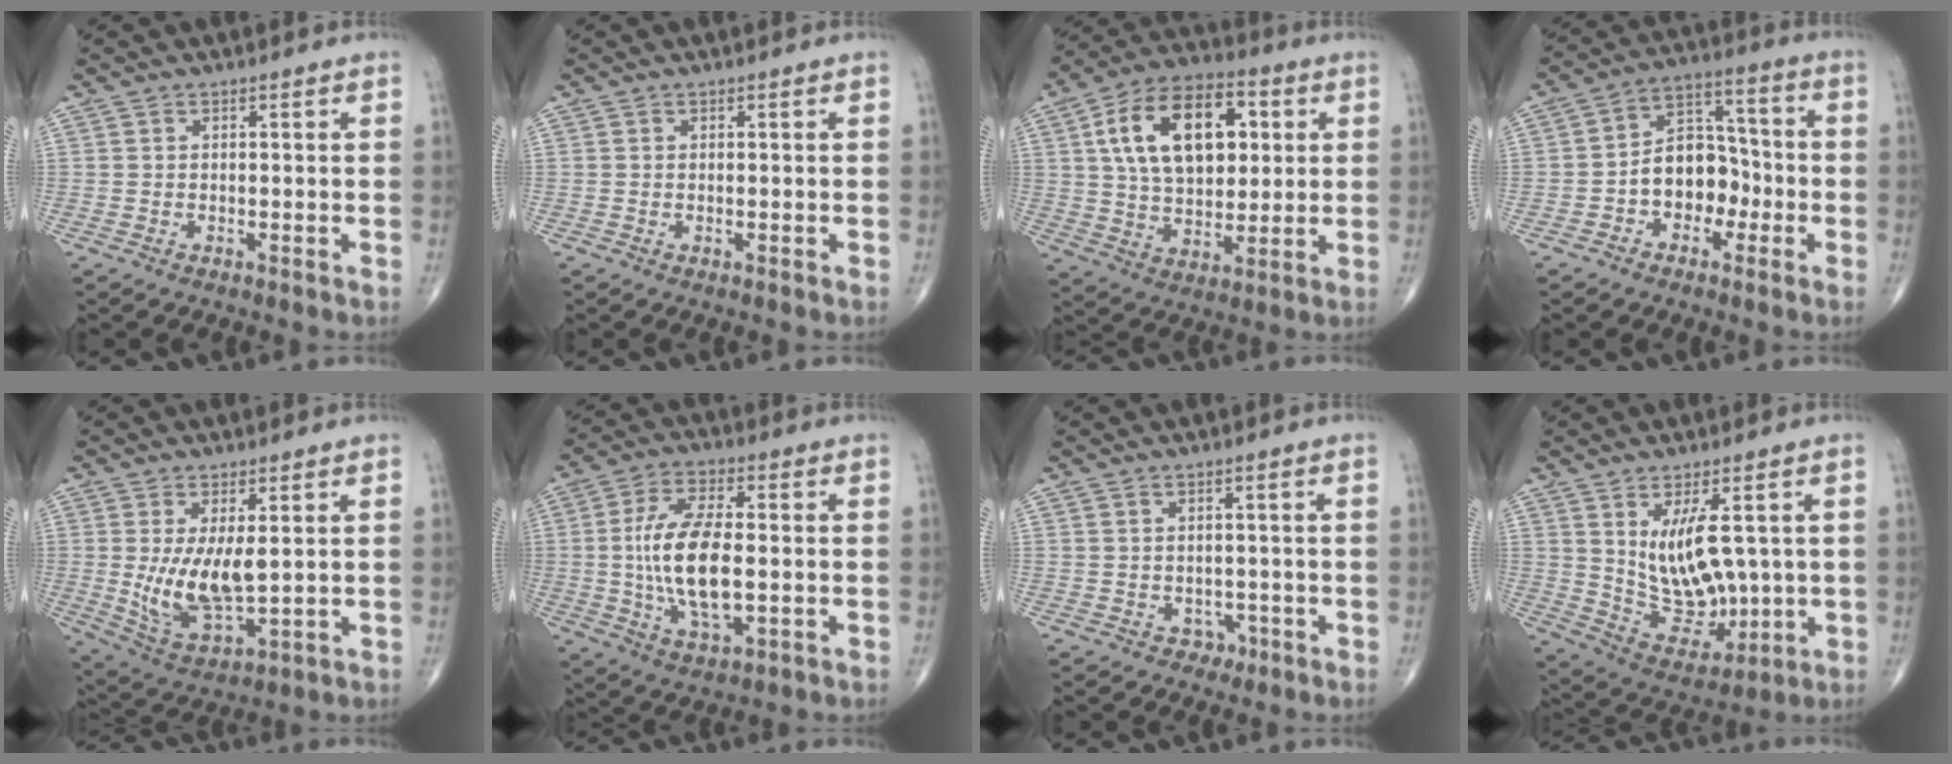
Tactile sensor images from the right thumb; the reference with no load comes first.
{"total": 0.0}
{"total": 19.5, "force": [4.9, 11.6, 14.9], "torque": [-0.222, 0.007, 0.081]}
{"total": 10.2, "force": [-2.8, 7.5, 6.3], "torque": [-0.060, 0.048, -0.057]}
{"total": 11.1, "force": [0.8, 4.9, 9.9], "torque": [-0.180, -0.025, 0.031]}
{"total": 14.8, "force": [-0.7, 6.5, 13.2], "torque": [-0.255, 0.001, -0.012]}
{"total": 2.1, "force": [-0.9, 1.9, 0.6], "torque": [0.007, 0.006, -0.010]}
{"total": 12.9, "force": [2.2, 6.6, 10.8], "torque": [-0.149, -0.024, 0.063]}